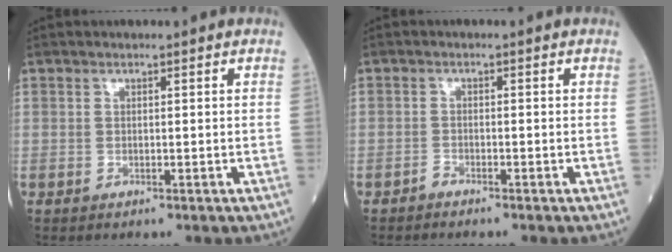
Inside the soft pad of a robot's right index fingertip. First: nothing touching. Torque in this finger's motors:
{"motor_torque": [0.03, -0.05, -0.16, -0.21]}